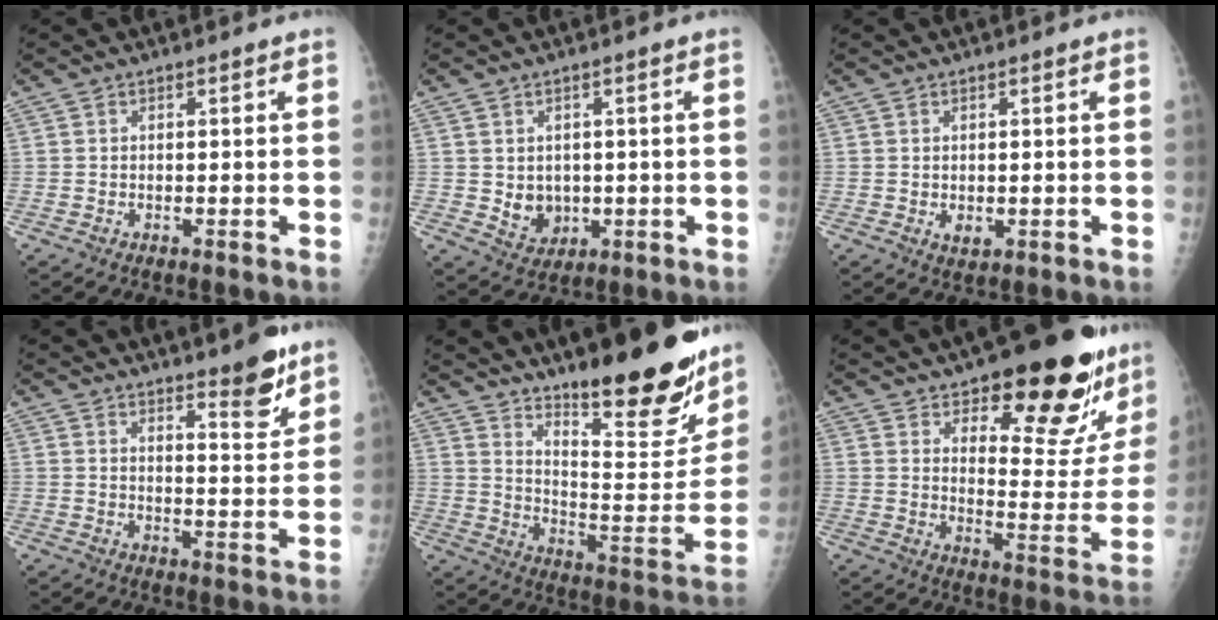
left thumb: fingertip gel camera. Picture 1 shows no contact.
{"total": 5.1, "force": [0.0, 4.3, 2.8], "torque": [-0.023, -0.007, 0.016]}
{"total": 2.0, "force": [-0.1, 1.5, 1.4], "torque": [-0.018, -0.004, 0.005]}
{"total": 7.2, "force": [5.4, 1.7, 4.4], "torque": [-0.045, -0.044, 0.078]}
{"total": 26.3, "force": [18.5, 6.8, 17.4], "torque": [-0.217, -0.111, 0.273]}
{"total": 22.9, "force": [15.4, 8.2, 14.8], "torque": [-0.148, -0.094, 0.209]}